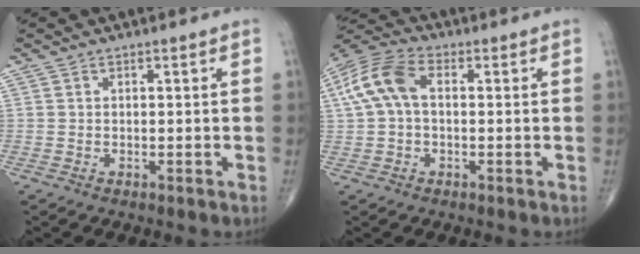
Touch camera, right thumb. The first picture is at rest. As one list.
[{"total": 10.3, "force": [1.2, 6.2, 8.1], "torque": [-0.177, 0.031, 0.016]}]